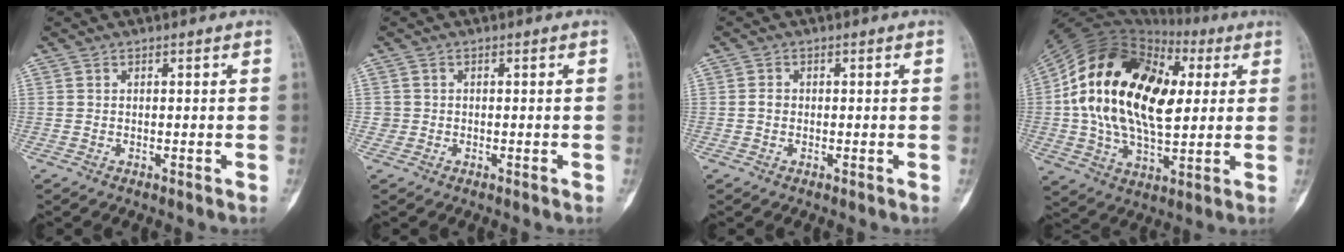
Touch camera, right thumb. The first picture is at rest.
{"total": 0.9, "force": [-0.2, 0.9, 0.0], "torque": [0.005, 0.005, -0.006]}
{"total": 1.3, "force": [-0.2, 1.0, 0.7], "torque": [-0.008, 0.004, -0.004]}
{"total": 27.0, "force": [4.6, 15.3, 21.8], "torque": [-0.397, 0.014, 0.076]}